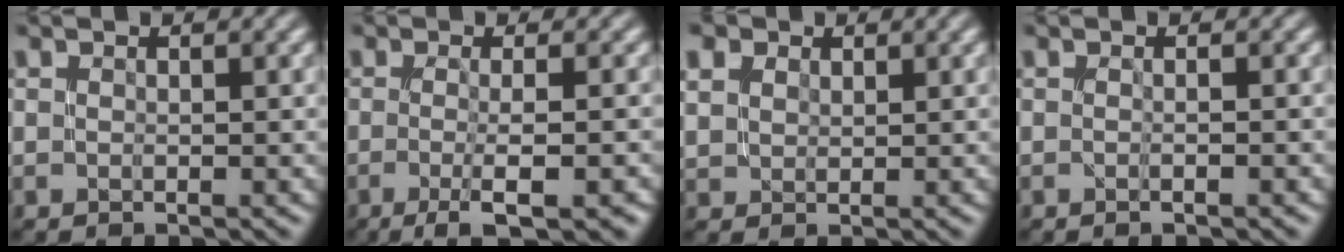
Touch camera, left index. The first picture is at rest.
{"total": 5.2, "force": [-1.8, 1.2, 4.7], "torque": [-0.064, -0.002, -0.026]}
{"total": 3.5, "force": [2.1, 2.4, 1.4], "torque": [-0.056, 0.017, 0.041]}
{"total": 1.2, "force": [-0.2, 0.3, 1.1], "torque": [-0.003, -0.003, -0.010]}